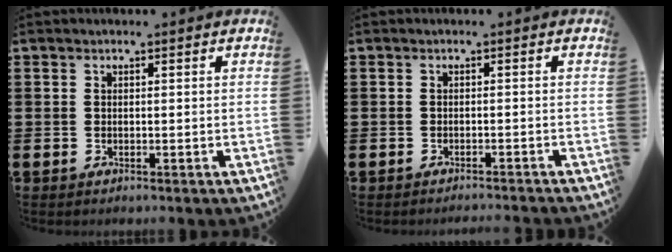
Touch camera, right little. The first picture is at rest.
{"total": 0.9, "force": [-0.8, -0.2, 0.0], "torque": [0.000, 0.001, -0.017]}